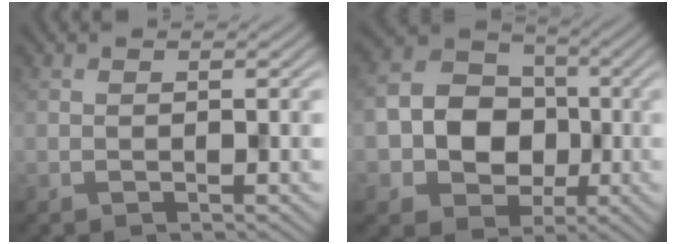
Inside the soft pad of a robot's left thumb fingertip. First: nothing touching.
{"total": 10.3, "force": [-1.5, 8.3, 5.9], "torque": [-0.126, -0.007, -0.047]}